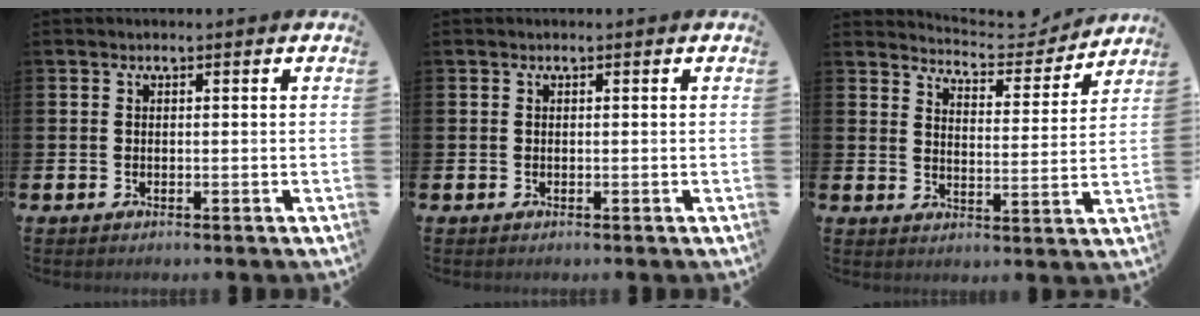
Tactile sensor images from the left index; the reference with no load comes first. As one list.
[{"total": 0.0}, {"total": 5.2, "force": [5.1, 0.9, 0.5], "torque": [-0.021, -0.041, 0.085]}]